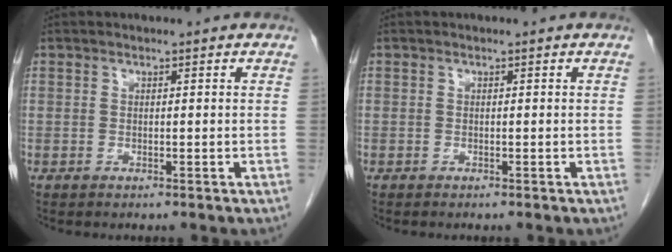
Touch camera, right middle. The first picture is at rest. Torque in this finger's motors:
{"motor_torque": [0.34, -0.69, -0.15, -0.21]}